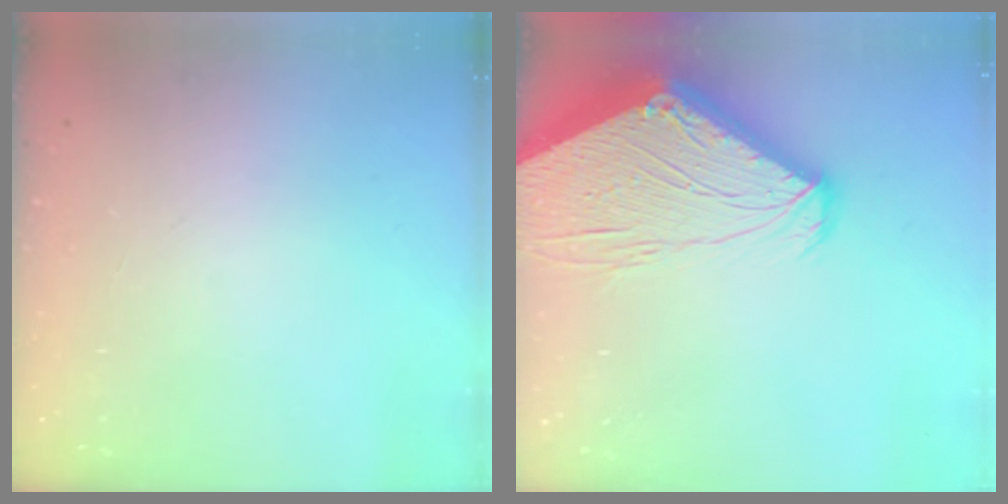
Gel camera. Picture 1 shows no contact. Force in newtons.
{"total": 12.6, "press": 12.6, "slide": 1.2}